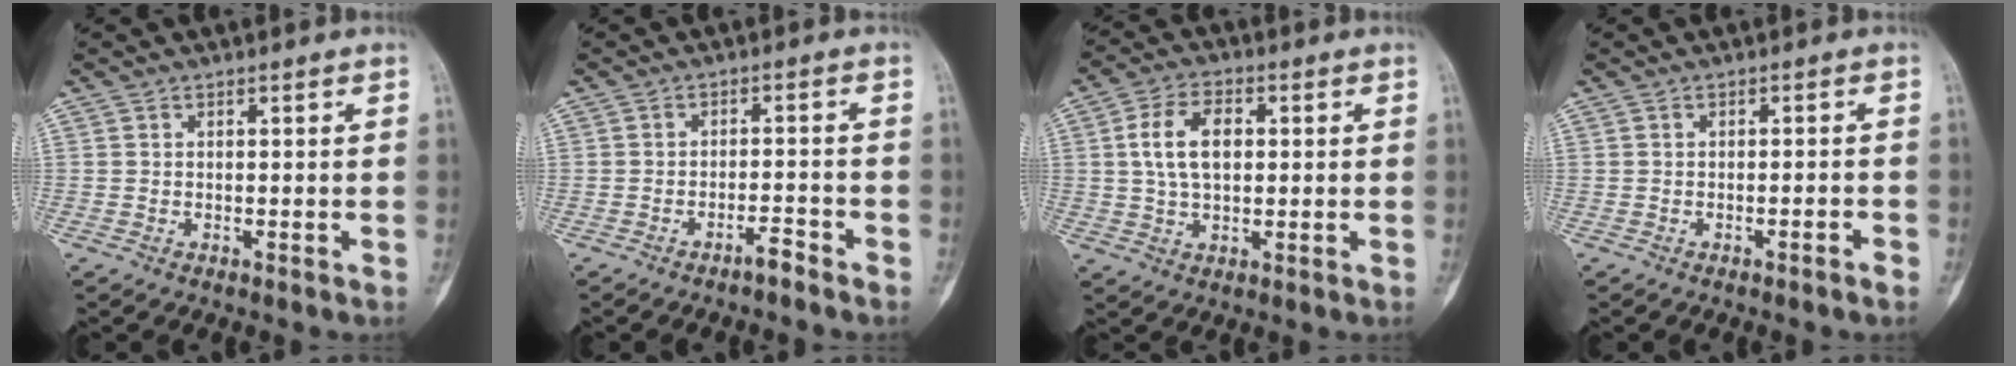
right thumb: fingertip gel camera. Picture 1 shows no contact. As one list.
[{"total": 2.6, "force": [-2.1, 0.3, 1.4], "torque": [-0.027, 0.018, -0.036]}, {"total": 8.7, "force": [1.3, 5.3, 6.8], "torque": [-0.117, 0.010, 0.024]}, {"total": 1.7, "force": [-1.1, 0.1, 1.3], "torque": [-0.028, 0.007, -0.014]}]